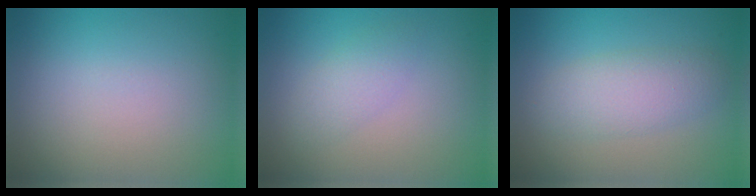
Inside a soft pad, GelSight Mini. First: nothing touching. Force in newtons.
{"total": 1.9, "press": 1.9, "slide": 0.2}
{"total": 3.2, "press": 3.2, "slide": 0.2}